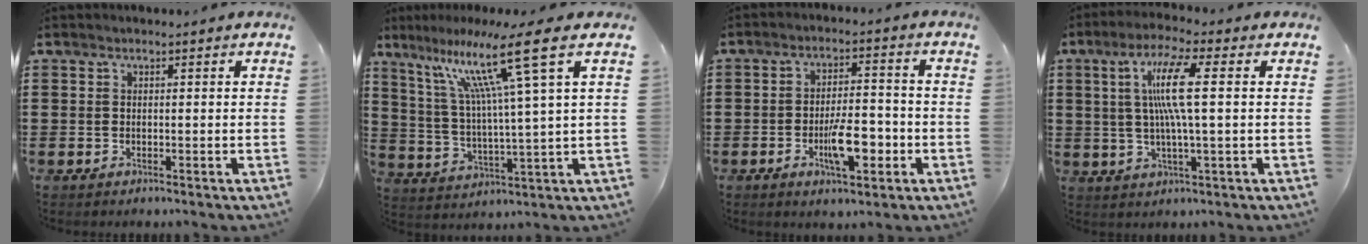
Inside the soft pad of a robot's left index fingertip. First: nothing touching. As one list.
[{"total": 14.6, "force": [7.6, -0.2, 12.5], "torque": [-0.255, -0.023, 0.111]}, {"total": 7.9, "force": [-2.7, 2.9, 6.8], "torque": [-0.115, 0.001, -0.048]}, {"total": 8.4, "force": [1.6, 1.2, 8.2], "torque": [-0.174, -0.002, 0.016]}]